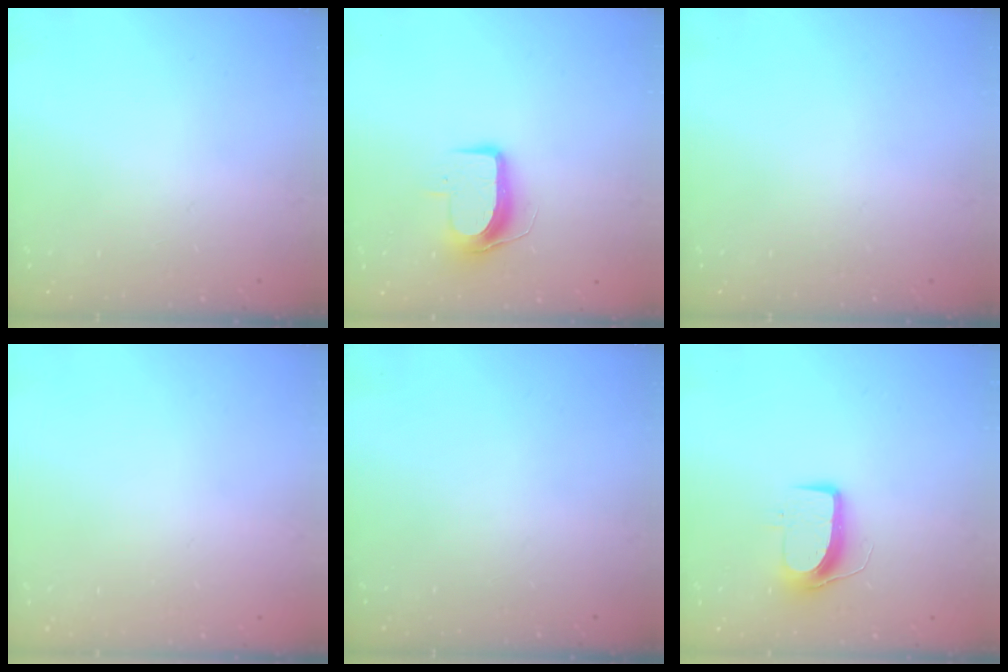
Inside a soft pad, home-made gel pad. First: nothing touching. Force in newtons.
{"total": 9.4, "press": 9.3, "slide": 0.9}
{"total": 0.0}
{"total": 0.0}
{"total": 0.0}
{"total": 9.9, "press": 9.8, "slide": 1.1}